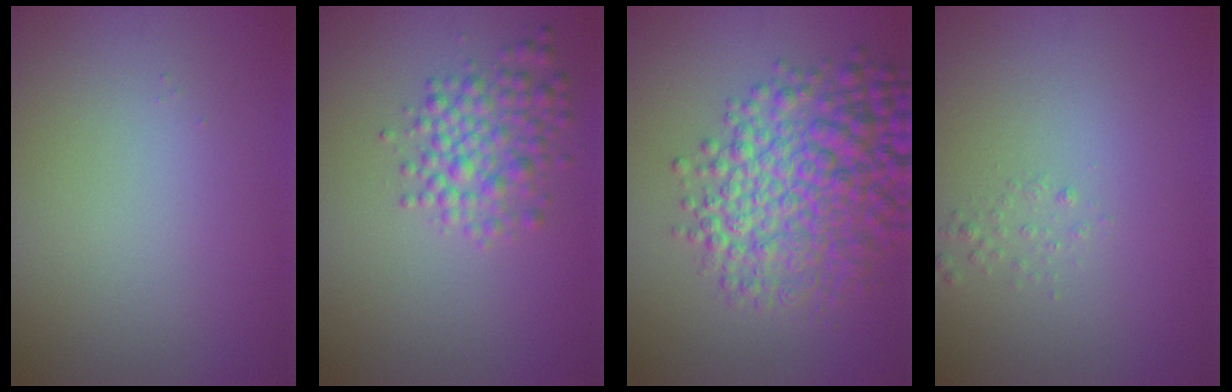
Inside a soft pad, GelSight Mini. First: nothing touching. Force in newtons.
{"total": 3.7, "press": 3.6, "slide": 0.1}
{"total": 8.4, "press": 8.4, "slide": 0.2}
{"total": 0.8, "press": 0.8, "slide": 0.1}